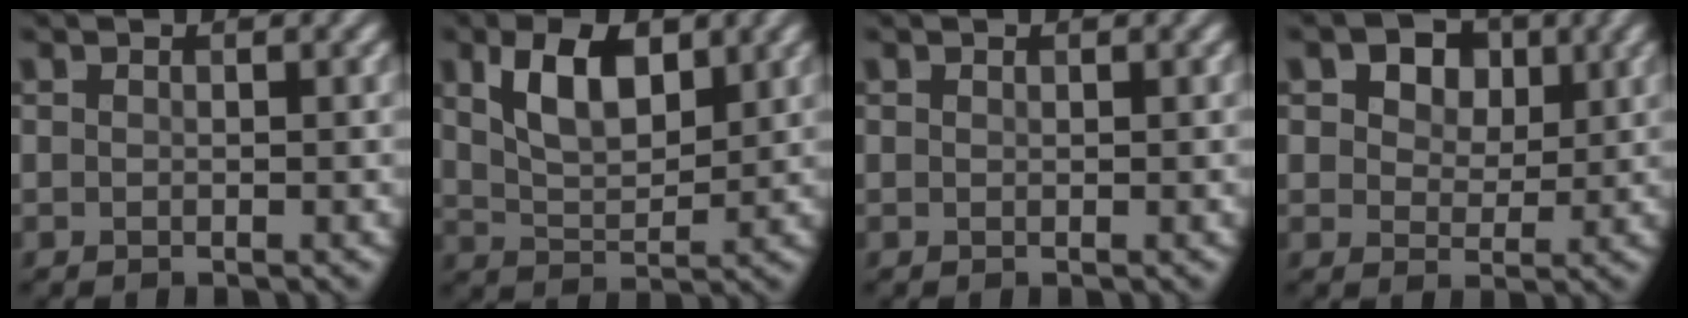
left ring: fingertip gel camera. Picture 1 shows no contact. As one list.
[{"total": 5.5, "force": [2.5, 2.8, 4.0], "torque": [-0.081, 0.002, 0.045]}, {"total": 0.0}, {"total": 6.5, "force": [3.2, 4.3, 3.7], "torque": [-0.069, 0.011, 0.039]}]